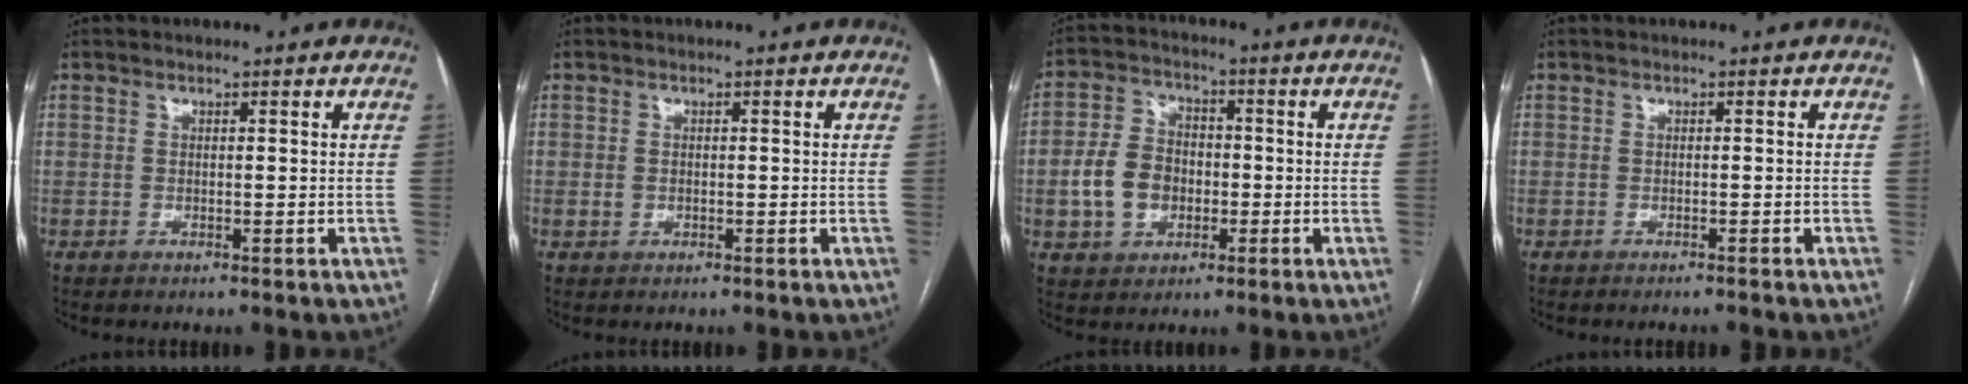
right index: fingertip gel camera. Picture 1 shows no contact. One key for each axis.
{"total": 1.1, "fx": -0.2, "fy": 0.9, "fz": 0.6, "tx": -0.012, "ty": 0.000, "tz": 0.000}
{"total": 8.6, "fx": -1.6, "fy": 6.5, "fz": 5.4, "tx": -0.123, "ty": 0.023, "tz": -0.025}
{"total": 1.0, "fx": -0.9, "fy": -0.2, "fz": 0.2, "tx": -0.006, "ty": -0.001, "tz": -0.011}